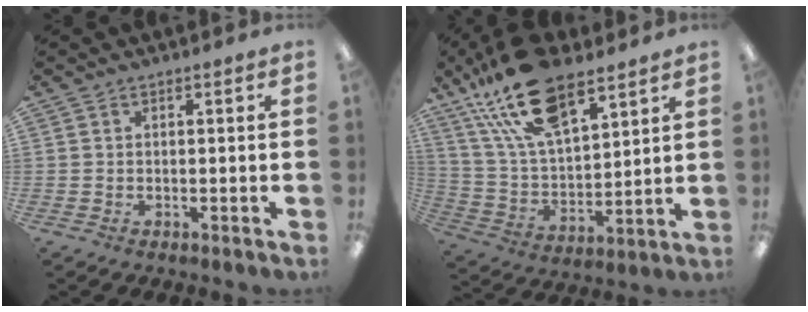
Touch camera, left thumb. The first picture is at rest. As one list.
[{"total": 21.4, "force": [14.2, 9.4, 13.0], "torque": [-0.255, -0.062, 0.252]}]